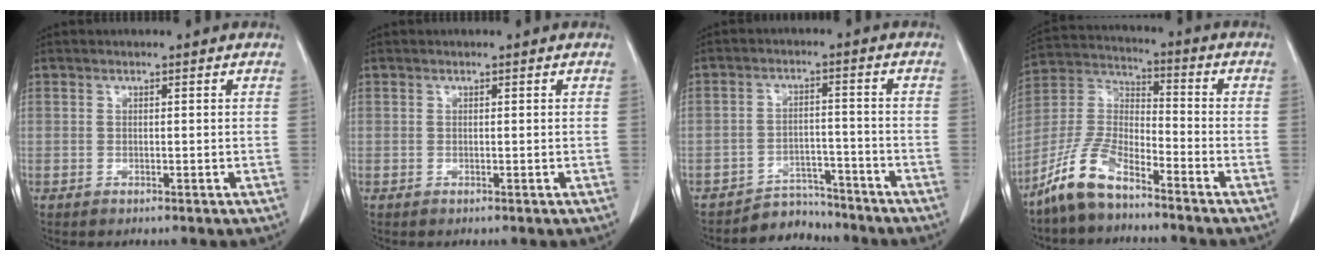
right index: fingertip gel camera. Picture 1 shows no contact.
{"total": 0.0}
{"total": 5.6, "force": [-5.2, 1.9, -0.9], "torque": [0.021, 0.021, -0.084]}
{"total": 10.0, "force": [-7.8, 2.8, 5.6], "torque": [-0.137, 0.005, -0.160]}